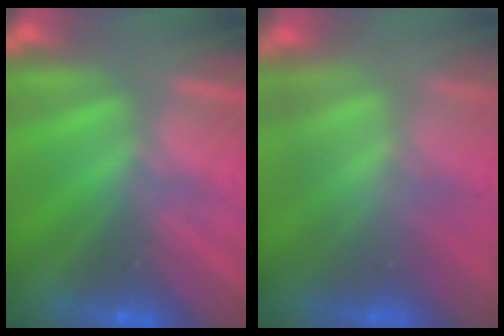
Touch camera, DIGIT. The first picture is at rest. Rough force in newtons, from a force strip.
{"total": 3.3}